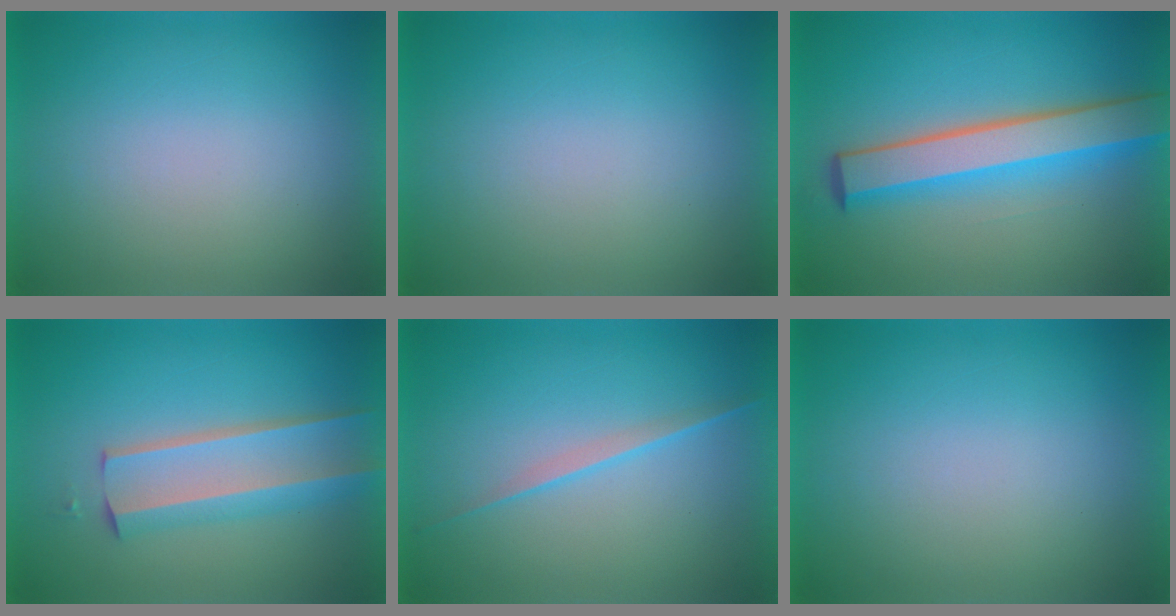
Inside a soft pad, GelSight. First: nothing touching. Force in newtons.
{"total": 1.3}
{"total": 6.5}
{"total": 4.3}
{"total": 2.1}
{"total": 0.0}